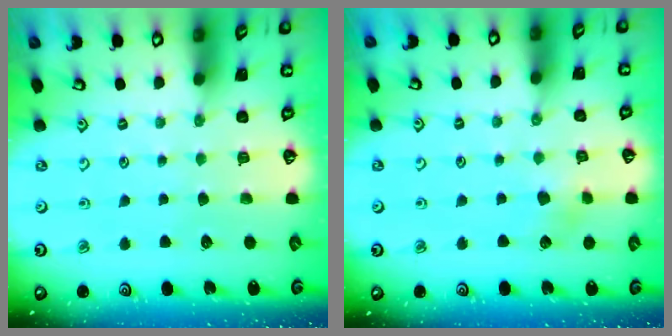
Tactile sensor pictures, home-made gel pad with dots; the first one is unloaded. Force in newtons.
{"total": 6.1, "press": 6.1, "slide": 0.3}